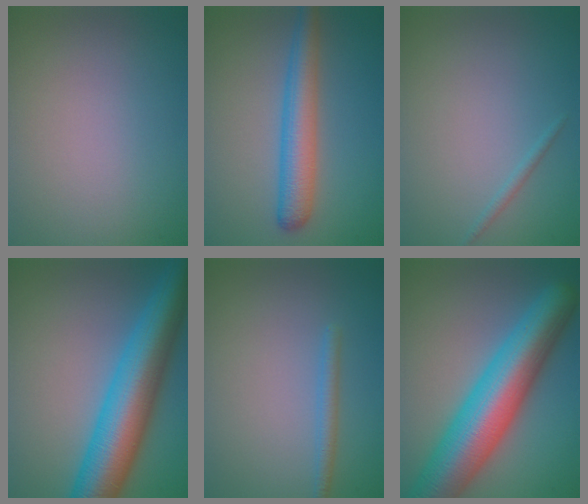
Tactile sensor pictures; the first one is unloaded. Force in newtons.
{"total": 4.6, "press": 4.6, "slide": 0.1}
{"total": 0.7, "press": 0.7, "slide": 0.1}
{"total": 11.5, "press": 11.5, "slide": 0.1}
{"total": 1.6, "press": 1.6, "slide": 0.0}
{"total": 12.1, "press": 12.1, "slide": 0.3}